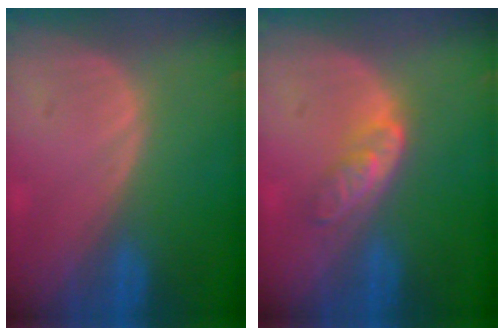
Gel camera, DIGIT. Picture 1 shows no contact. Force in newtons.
{"total": 4.7, "press": 3.9, "slide": 2.5}